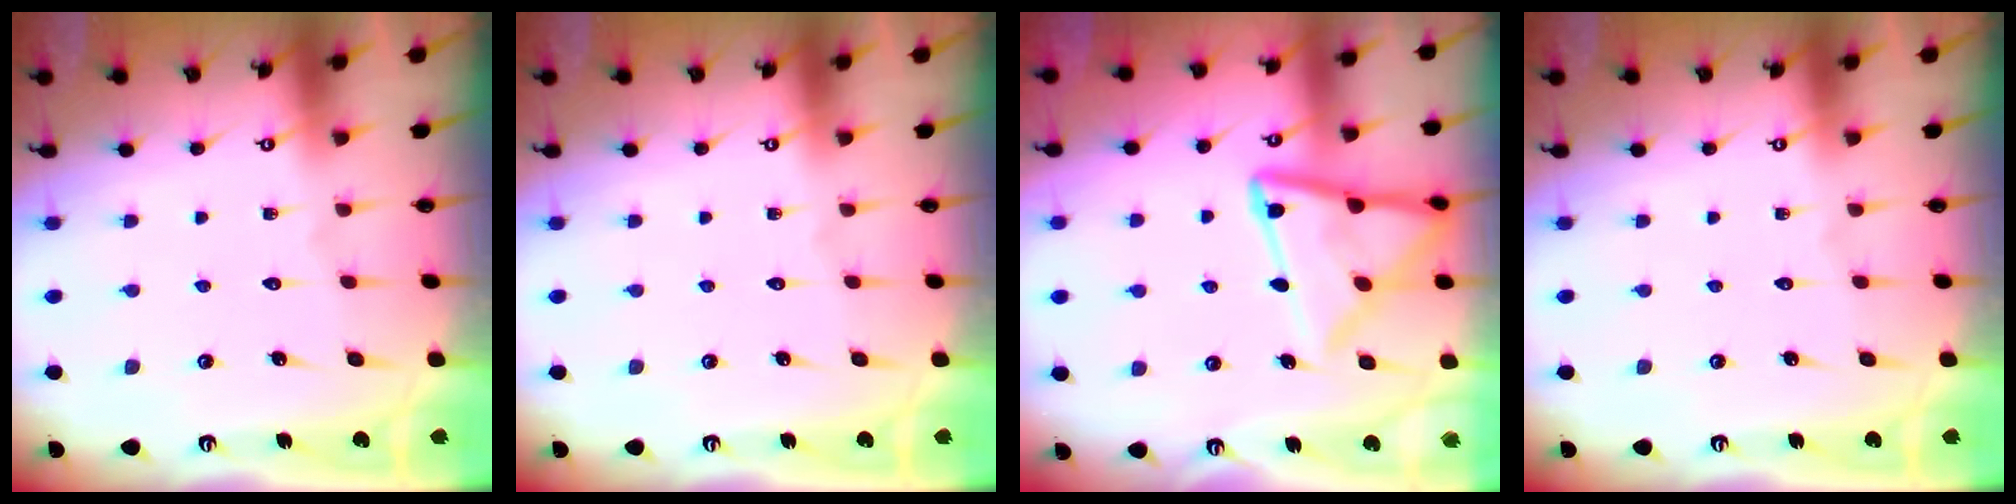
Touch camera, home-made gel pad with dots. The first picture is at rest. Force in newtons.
{"total": 0.0}
{"total": 16.0, "press": 16.0, "slide": 1.4}
{"total": 0.0}